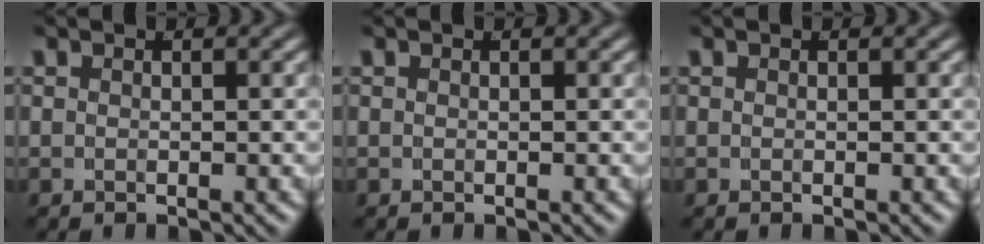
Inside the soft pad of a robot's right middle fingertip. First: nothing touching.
{"total": 0.0}
{"total": 0.0}